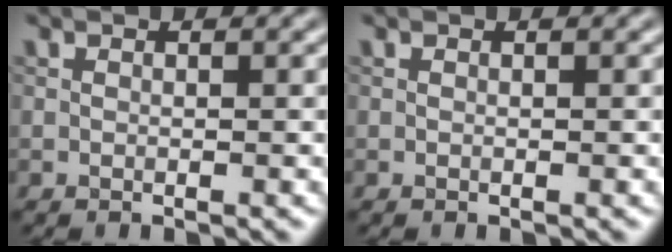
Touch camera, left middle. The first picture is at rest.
{"total": 0.0}